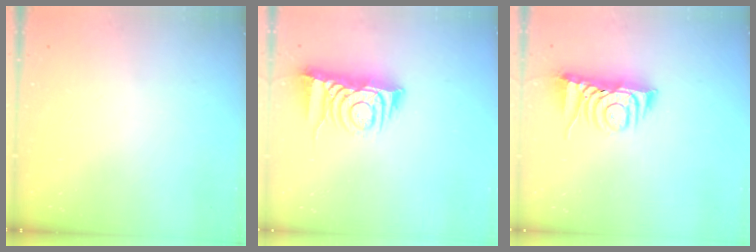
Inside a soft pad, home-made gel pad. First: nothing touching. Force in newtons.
{"total": 9.1, "press": 9.0, "slide": 1.0}
{"total": 7.3, "press": 7.3, "slide": 0.6}